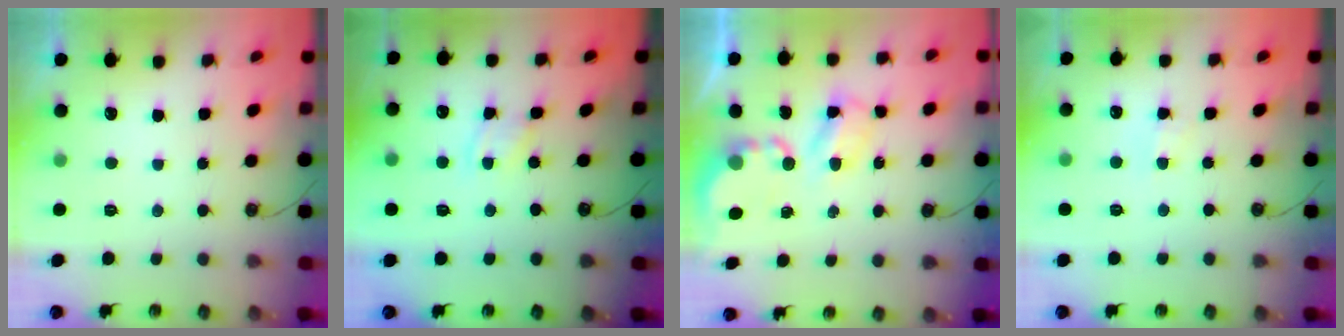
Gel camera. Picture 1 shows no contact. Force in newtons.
{"total": 2.3, "press": 2.3, "slide": 0.4}
{"total": 5.3, "press": 5.2, "slide": 0.5}
{"total": 1.9, "press": 1.9, "slide": 0.1}